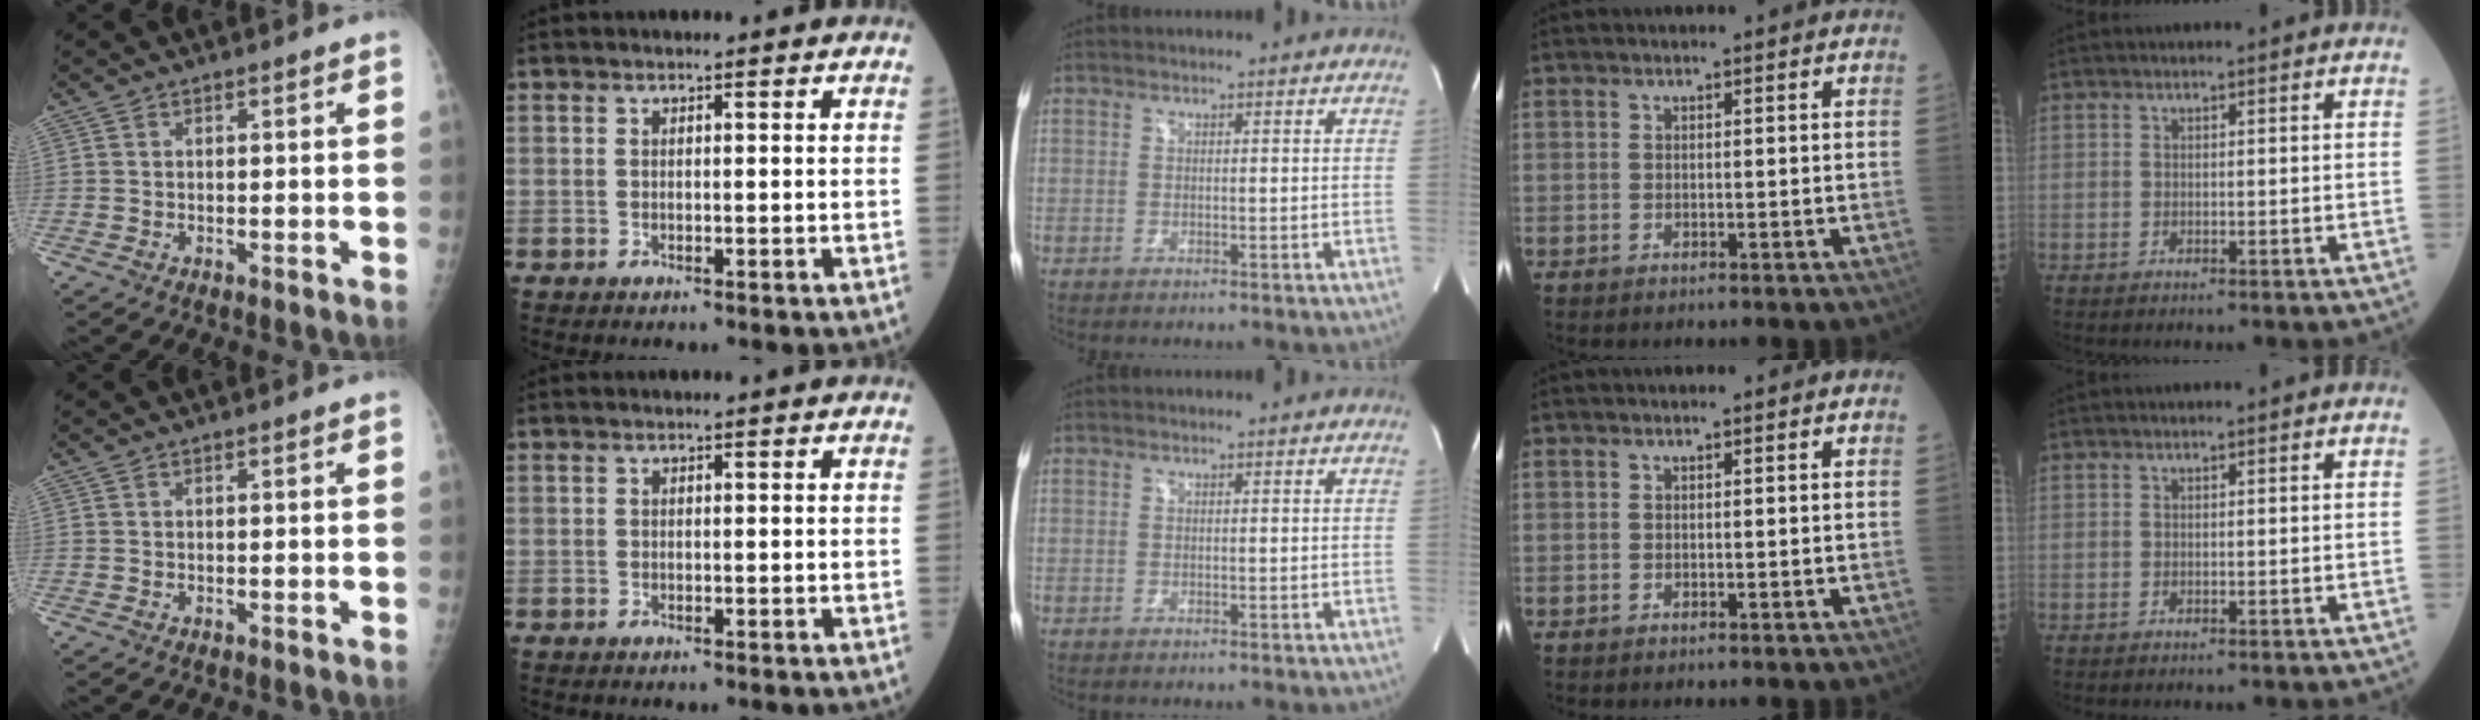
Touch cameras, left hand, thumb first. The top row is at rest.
{}